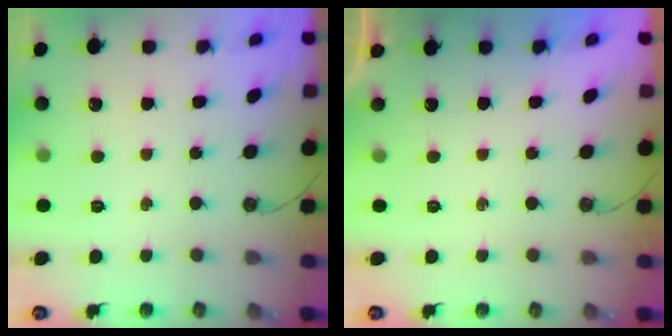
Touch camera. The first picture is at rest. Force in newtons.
{"total": 0.0}